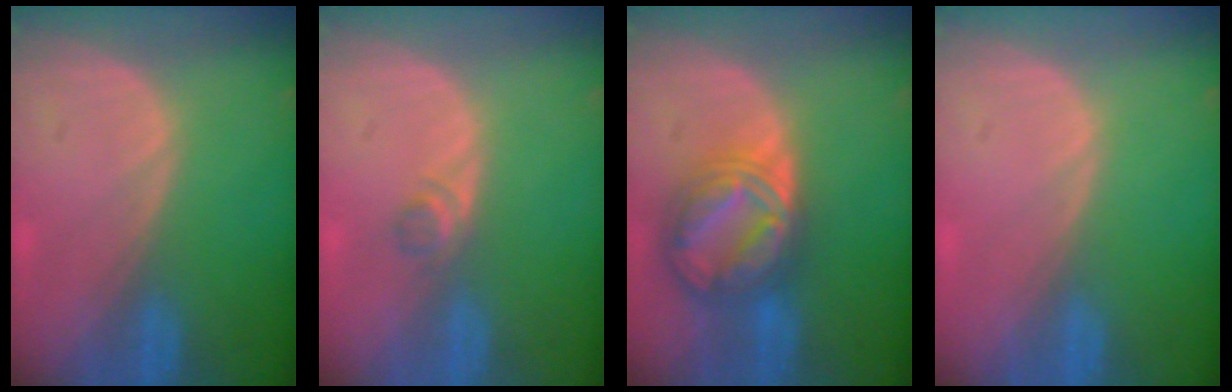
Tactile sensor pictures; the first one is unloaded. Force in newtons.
{"total": 1.8, "press": 1.5, "slide": 0.9}
{"total": 8.9, "press": 8.8, "slide": 0.8}
{"total": 0.0}